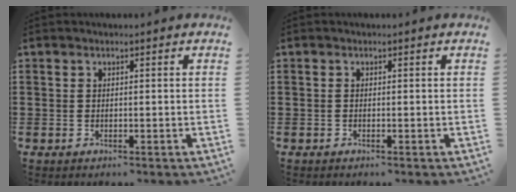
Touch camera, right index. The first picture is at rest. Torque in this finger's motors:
{"motor_torque": [-0.73, 1.41, -0.01, -0.01]}